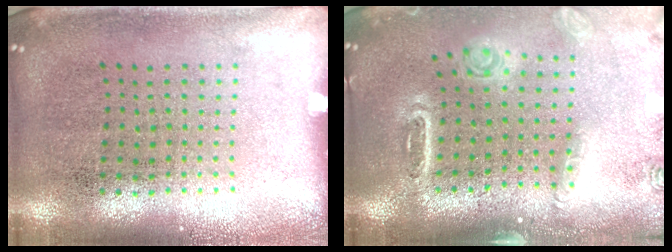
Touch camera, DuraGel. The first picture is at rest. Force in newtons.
{"total": 1.5, "press": 1.5, "slide": 0.2}